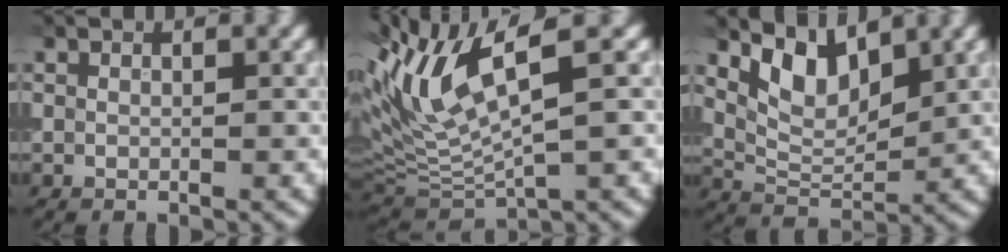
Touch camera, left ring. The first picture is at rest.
{"total": 8.4, "force": [3.4, 2.2, 7.3], "torque": [-0.154, 0.006, 0.067]}
{"total": 4.7, "force": [2.6, 2.3, 3.2], "torque": [-0.063, -0.008, 0.049]}